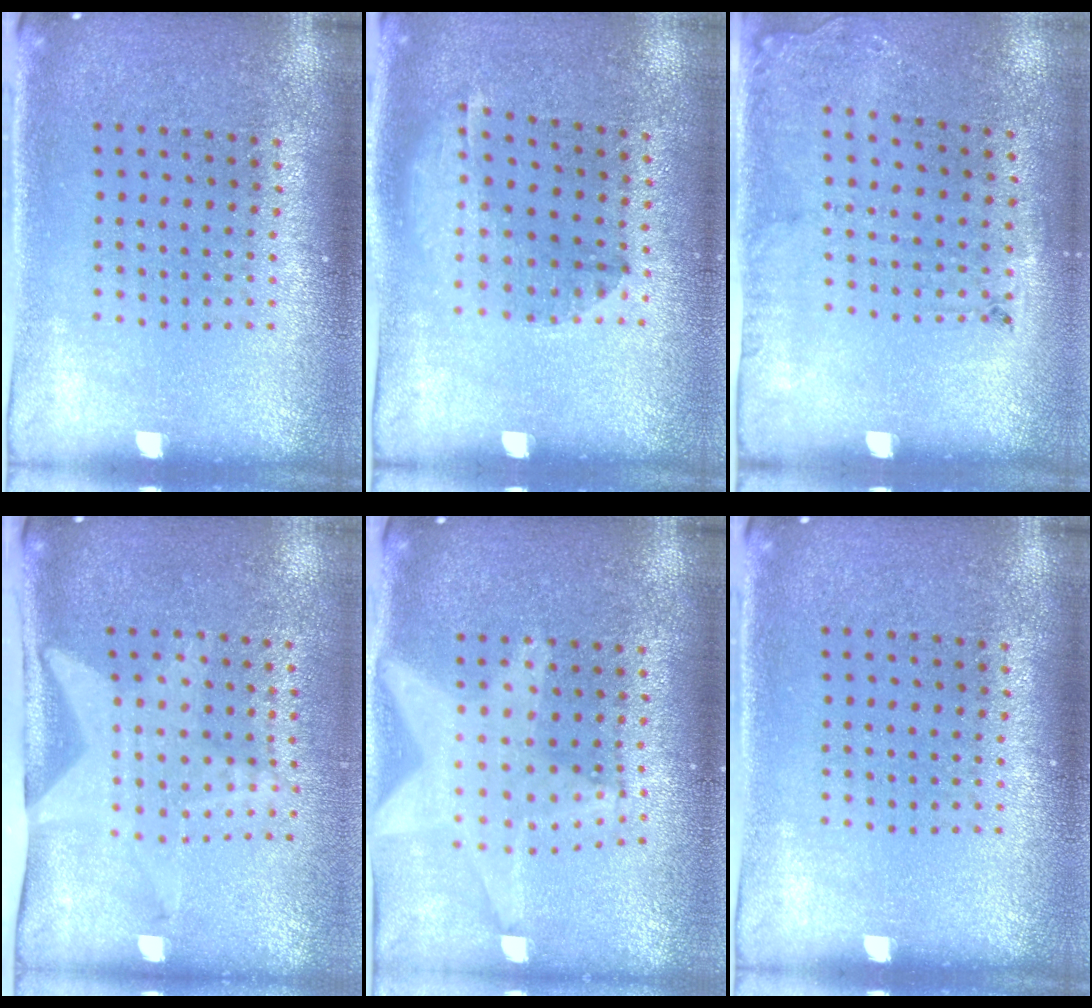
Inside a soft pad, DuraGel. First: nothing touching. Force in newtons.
{"total": 1.2, "press": 1.0, "slide": 0.7}
{"total": 1.8, "press": 1.2, "slide": 1.3}
{"total": 2.0, "press": 1.5, "slide": 1.4}
{"total": 2.3, "press": 1.9, "slide": 1.3}
{"total": 0.0}